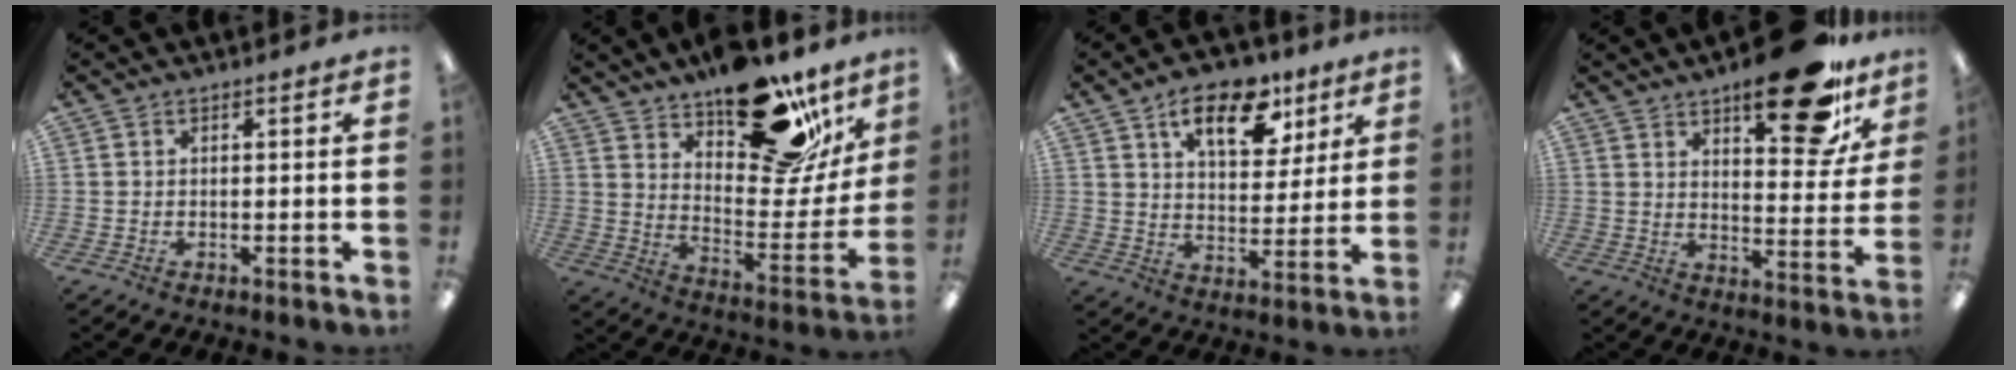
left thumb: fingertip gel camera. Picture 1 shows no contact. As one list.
[{"total": 23.4, "force": [16.6, 10.3, 12.8], "torque": [-0.158, -0.103, 0.279]}, {"total": 14.8, "force": [8.8, 7.4, 9.3], "torque": [-0.120, -0.038, 0.146]}, {"total": 19.7, "force": [12.9, 7.9, 12.6], "torque": [-0.152, -0.080, 0.203]}]